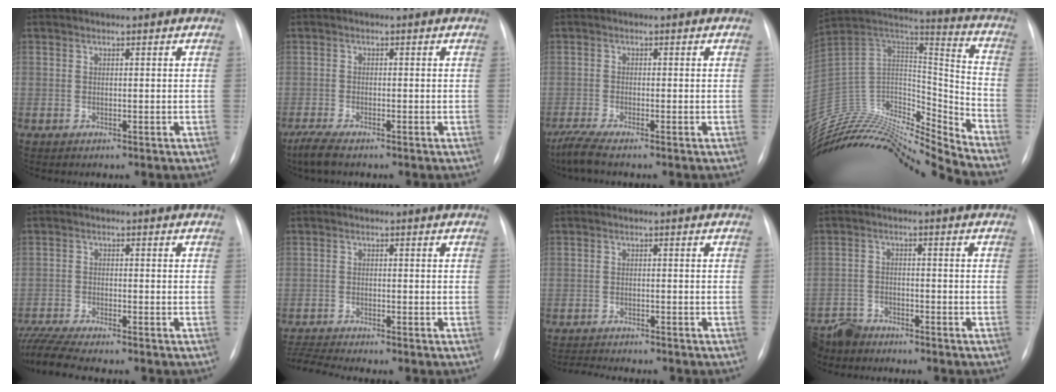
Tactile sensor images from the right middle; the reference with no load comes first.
{"total": 3.7, "force": [-2.9, 0.5, 2.3], "torque": [-0.053, -0.013, -0.050]}
{"total": 3.2, "force": [-2.6, -0.3, 1.9], "torque": [-0.048, -0.011, -0.057]}
{"total": 26.5, "force": [-25.2, 1.5, 7.9], "torque": [-0.161, 0.022, -0.425]}
{"total": 8.3, "force": [-7.5, -0.2, 3.6], "torque": [-0.067, -0.016, -0.128]}
{"total": 4.4, "force": [-4.2, -1.2, 1.0], "torque": [-0.024, -0.015, -0.073]}
{"total": 6.4, "force": [-6.0, 0.8, 2.2], "torque": [-0.030, -0.010, -0.088]}
{"total": 5.7, "force": [-5.2, 2.1, 0.3], "torque": [-0.007, -0.013, -0.100]}